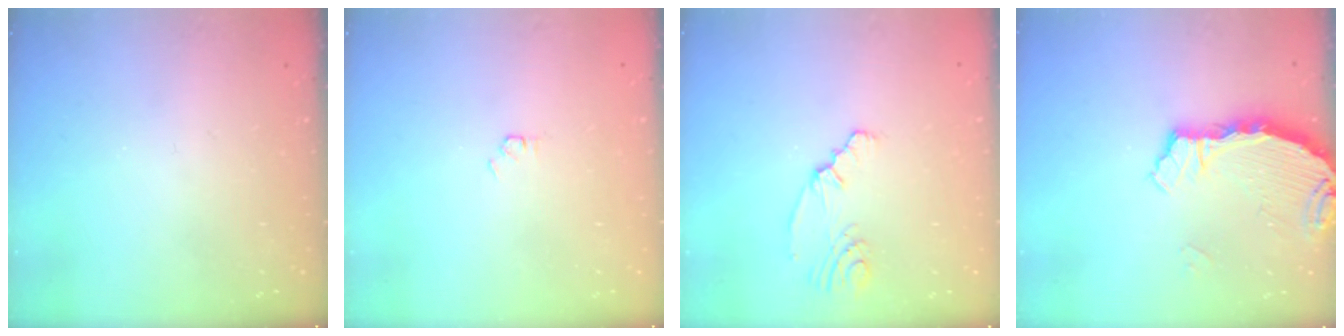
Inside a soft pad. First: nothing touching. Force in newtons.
{"total": 1.5, "press": 1.4, "slide": 0.3}
{"total": 2.9, "press": 2.1, "slide": 1.9}
{"total": 3.6, "press": 3.6, "slide": 0.4}